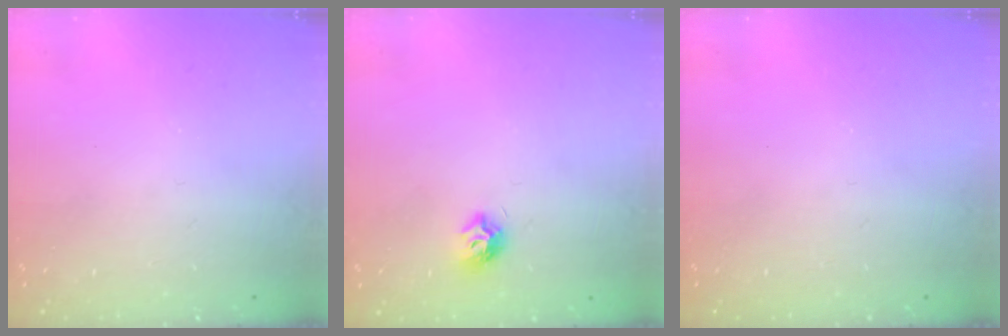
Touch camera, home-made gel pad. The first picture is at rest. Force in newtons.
{"total": 7.1, "press": 7.1, "slide": 0.8}
{"total": 0.0}